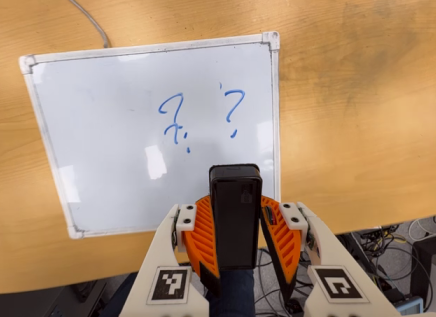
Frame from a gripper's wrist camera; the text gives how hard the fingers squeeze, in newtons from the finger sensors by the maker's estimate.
{"total": 6.6, "left": 6.9, "right": 6.2}